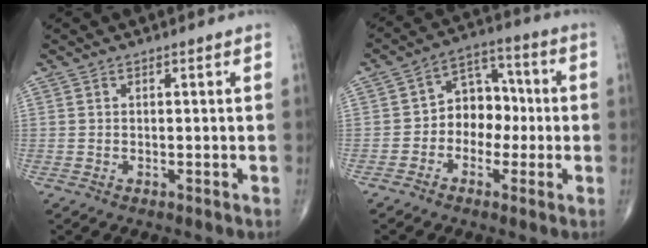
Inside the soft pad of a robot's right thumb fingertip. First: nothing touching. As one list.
[{"total": 8.8, "force": [-1.2, 6.8, 5.5], "torque": [-0.042, 0.039, -0.034]}]